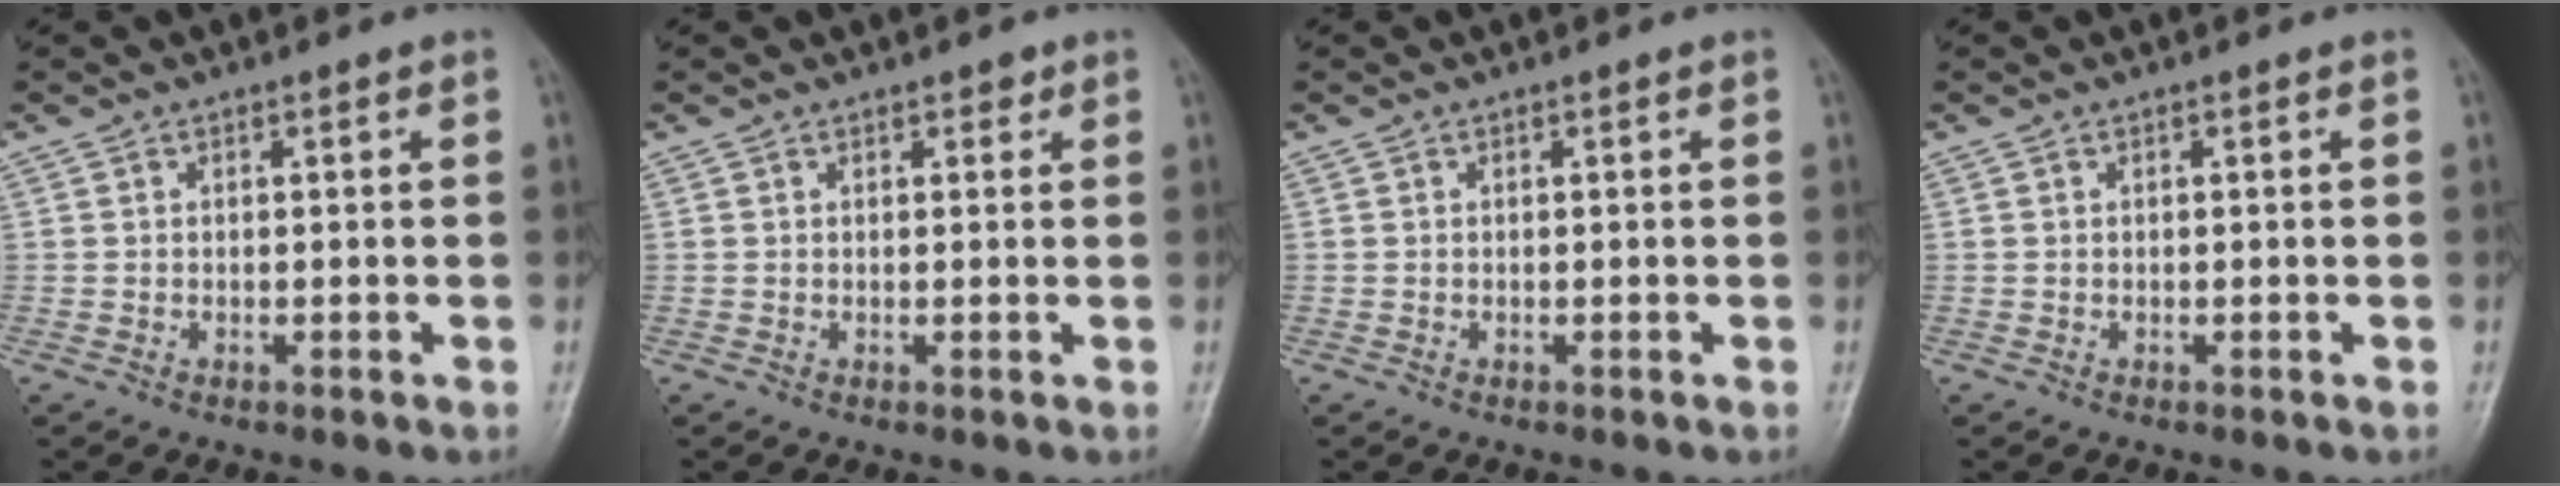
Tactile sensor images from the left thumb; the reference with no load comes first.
{"total": 1.2, "force": [0.8, 0.7, 0.5], "torque": [0.005, -0.003, 0.006]}
{"total": 0.0}
{"total": 0.0}